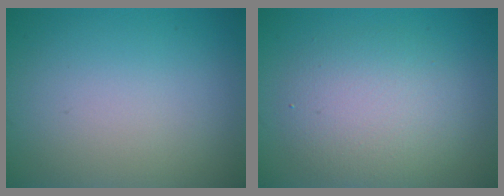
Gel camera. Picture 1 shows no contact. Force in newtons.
{"total": 4.7, "press": 4.7, "slide": 0.2}